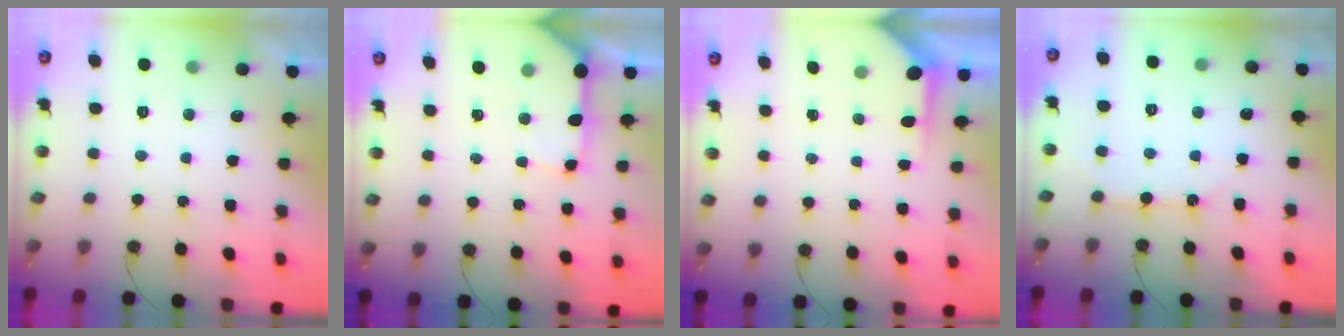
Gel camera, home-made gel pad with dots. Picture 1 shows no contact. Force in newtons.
{"total": 10.0, "press": 9.9, "slide": 1.3}
{"total": 3.7, "press": 3.6, "slide": 0.4}
{"total": 7.4, "press": 7.4, "slide": 0.6}